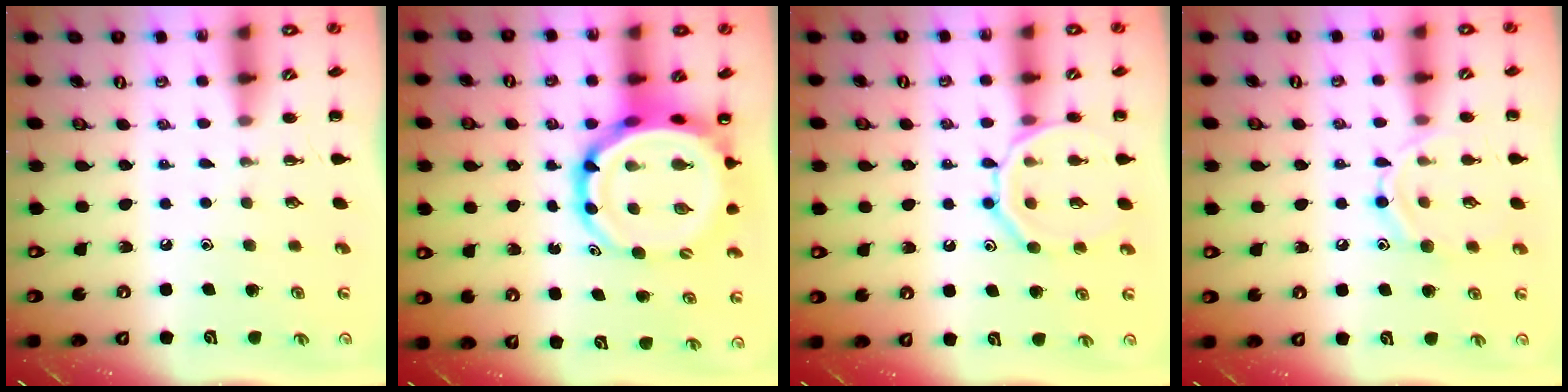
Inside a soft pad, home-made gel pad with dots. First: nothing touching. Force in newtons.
{"total": 11.9, "press": 11.5, "slide": 3.1}
{"total": 14.0, "press": 14.0, "slide": 1.2}
{"total": 9.9, "press": 9.9, "slide": 1.0}